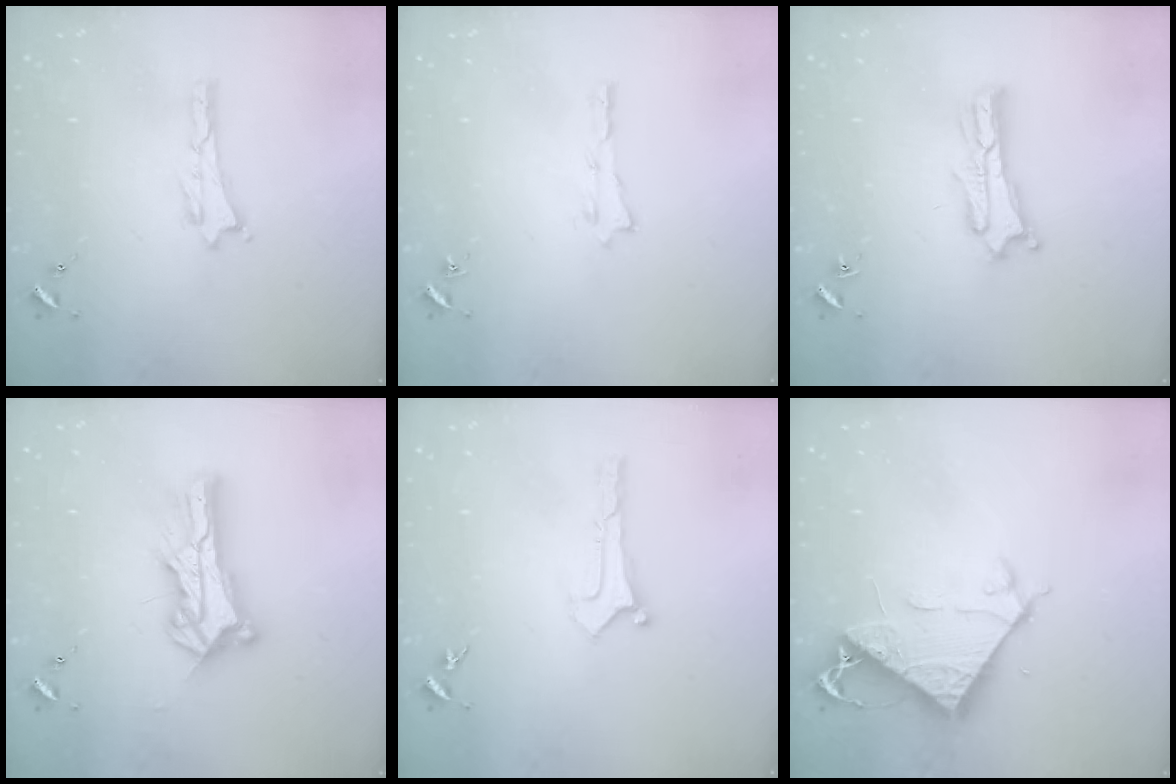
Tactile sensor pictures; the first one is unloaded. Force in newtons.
{"total": 0.0}
{"total": 2.5, "press": 2.5, "slide": 0.1}
{"total": 10.1, "press": 10.0, "slide": 0.9}
{"total": 0.0}
{"total": 7.5, "press": 7.5, "slide": 0.5}